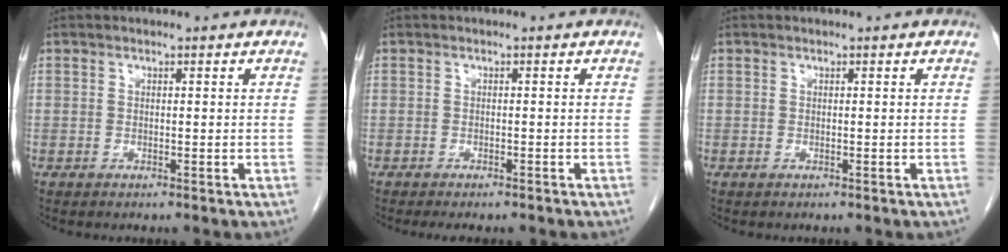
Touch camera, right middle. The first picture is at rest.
{"total": 4.0, "force": [-3.4, 1.0, 1.7], "torque": [-0.015, -0.006, -0.044]}
{"total": 0.0}